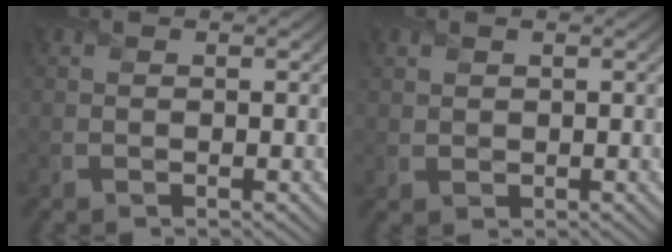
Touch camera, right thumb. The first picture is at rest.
{"total": 1.5, "force": [0.8, 1.2, 0.3], "torque": [-0.010, -0.004, 0.017]}